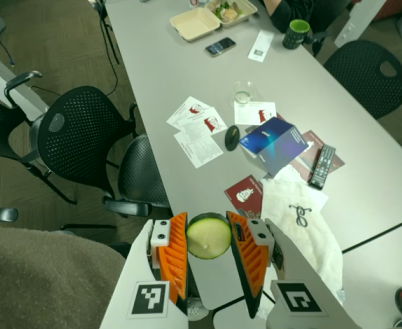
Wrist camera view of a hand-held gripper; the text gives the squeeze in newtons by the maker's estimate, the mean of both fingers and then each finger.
{"total": 13.6, "left": 14.6, "right": 12.6}